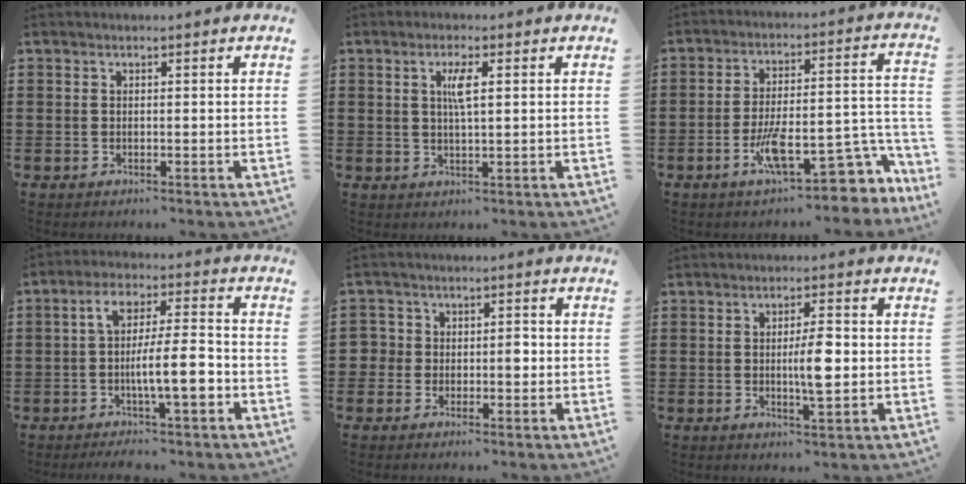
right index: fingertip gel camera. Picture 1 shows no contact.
{"total": 3.0, "force": [0.8, 0.5, 2.8], "torque": [-0.058, 0.003, 0.011]}
{"total": 11.4, "force": [-5.8, 3.3, 9.2], "torque": [-0.152, 0.004, -0.102]}
{"total": 10.8, "force": [-2.8, 3.3, 9.9], "torque": [-0.170, 0.004, -0.051]}
{"total": 3.5, "force": [-0.5, 2.9, 1.8], "torque": [-0.045, 0.008, -0.015]}
{"total": 5.5, "force": [-0.2, 1.2, 5.4], "torque": [-0.094, -0.004, -0.011]}